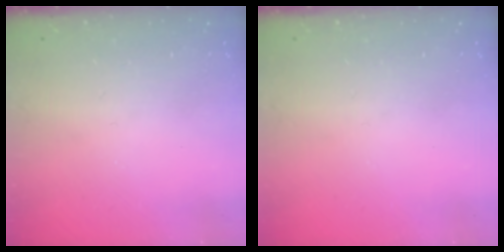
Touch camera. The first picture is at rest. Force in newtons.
{"total": 0.0}